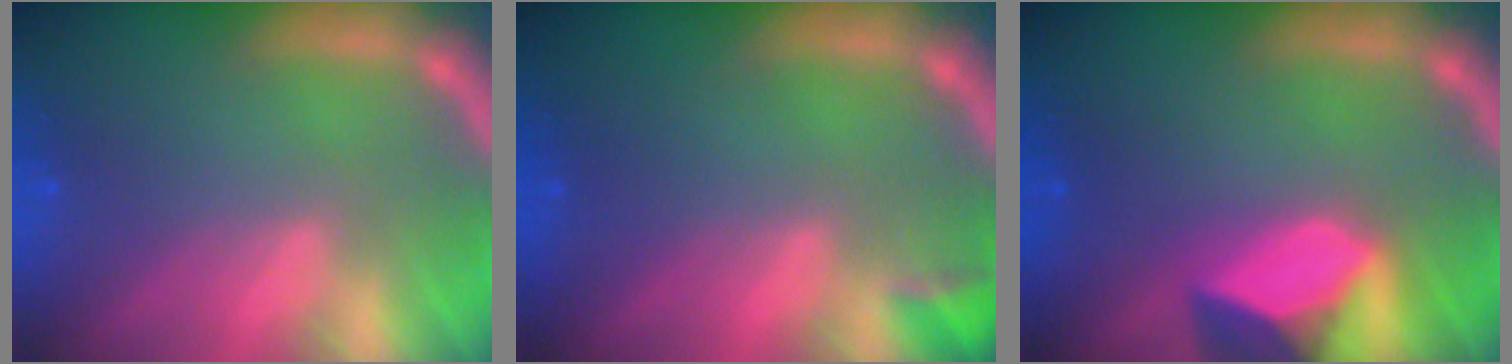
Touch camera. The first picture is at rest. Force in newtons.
{"total": 1.4}
{"total": 7.5}